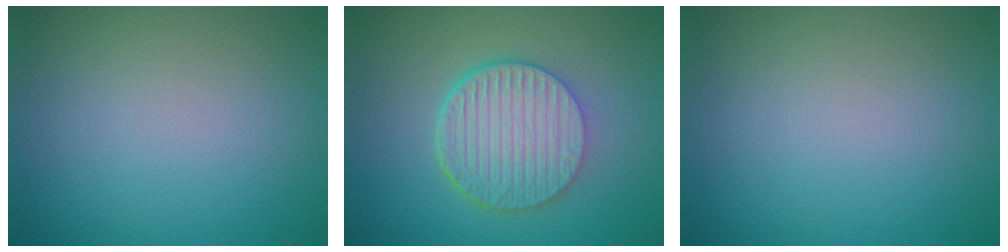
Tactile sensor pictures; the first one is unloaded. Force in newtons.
{"total": 6.6, "press": 4.7, "slide": 4.6}
{"total": 0.0}